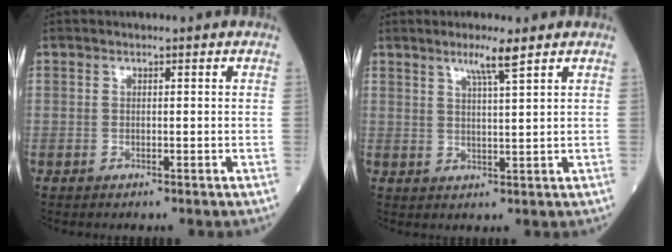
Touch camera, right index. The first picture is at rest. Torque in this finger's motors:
{"motor_torque": [0.36, 0.30, 0.22, 0.06]}